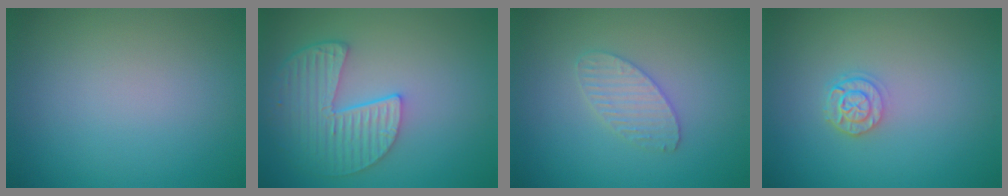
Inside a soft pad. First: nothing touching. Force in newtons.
{"total": 5.3, "press": 4.3, "slide": 3.1}
{"total": 2.3, "press": 2.3, "slide": 0.2}
{"total": 2.2, "press": 1.8, "slide": 1.2}